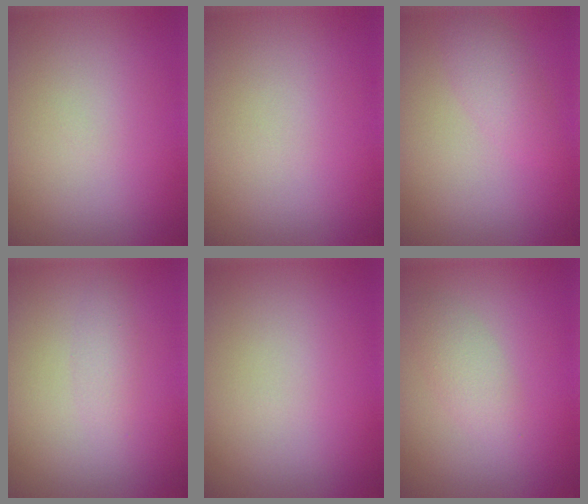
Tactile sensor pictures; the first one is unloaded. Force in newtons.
{"total": 0.0}
{"total": 1.9, "press": 1.9, "slide": 0.1}
{"total": 1.1, "press": 1.1, "slide": 0.0}
{"total": 0.0}
{"total": 2.0, "press": 1.9, "slide": 0.1}